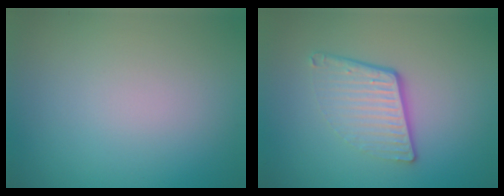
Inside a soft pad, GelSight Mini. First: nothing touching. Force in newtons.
{"total": 4.2, "press": 2.8, "slide": 3.2}